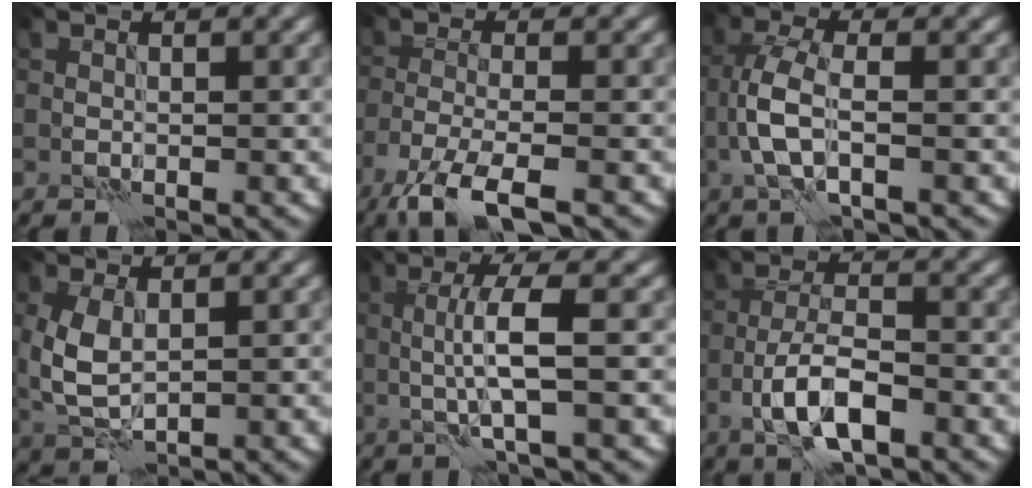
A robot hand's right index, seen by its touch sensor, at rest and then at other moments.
{"total": 6.4, "force": [-4.5, 1.5, 4.3], "torque": [-0.082, -0.008, -0.094]}
{"total": 3.8, "force": [-0.9, 1.3, 3.5], "torque": [-0.081, 0.007, -0.022]}
{"total": 4.2, "force": [0.5, 2.4, 3.4], "torque": [-0.086, 0.002, 0.016]}
{"total": 4.3, "force": [-0.1, 0.4, 4.2], "torque": [-0.082, 0.003, -0.004]}
{"total": 5.4, "force": [-2.6, 1.8, 4.4], "torque": [-0.080, 0.005, -0.051]}